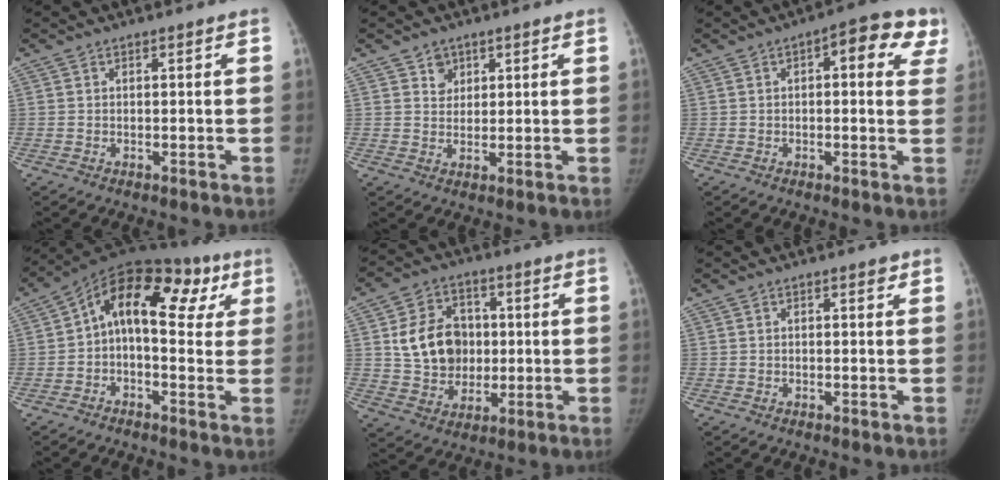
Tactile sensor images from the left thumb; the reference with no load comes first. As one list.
[{"total": 3.1, "force": [1.8, 2.5, 0.5], "torque": [0.016, -0.010, 0.028]}, {"total": 10.0, "force": [3.8, 4.1, 8.3], "torque": [-0.064, 0.010, 0.034]}, {"total": 18.4, "force": [4.8, 10.2, 14.5], "torque": [-0.165, 0.051, 0.059]}, {"total": 13.2, "force": [1.6, 10.9, 7.3], "torque": [-0.084, 0.004, 0.036]}, {"total": 0.8, "force": [0.5, 0.4, 0.5], "torque": [-0.002, -0.002, 0.005]}]